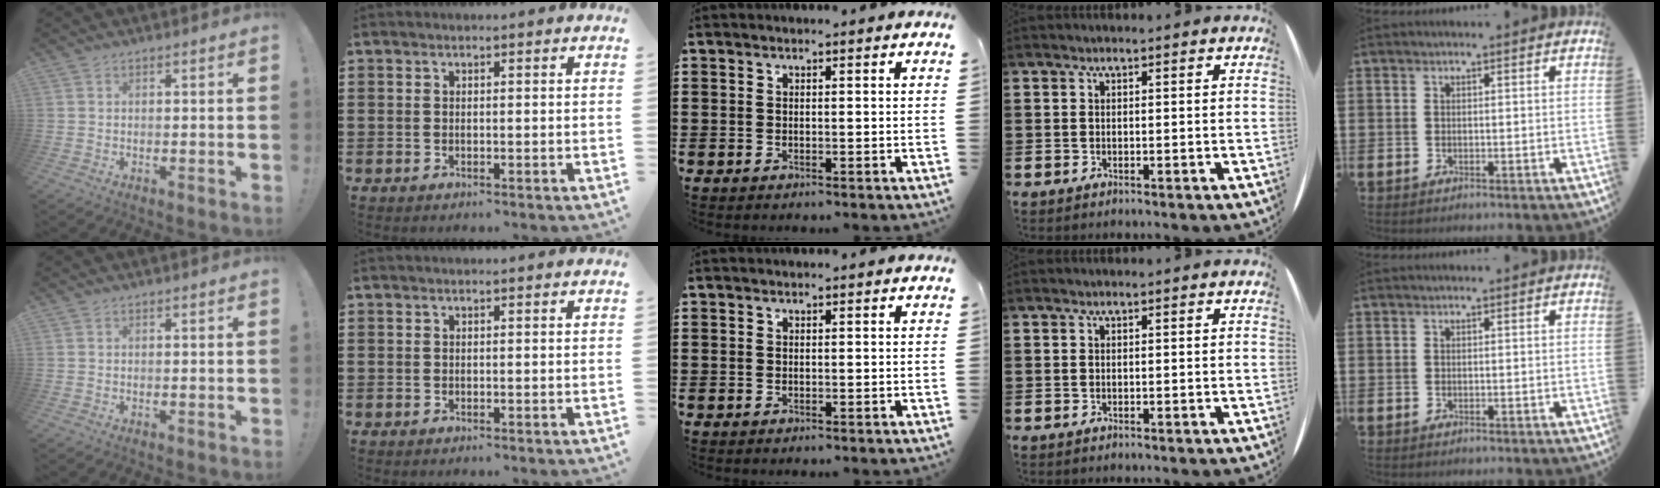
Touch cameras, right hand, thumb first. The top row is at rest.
{}